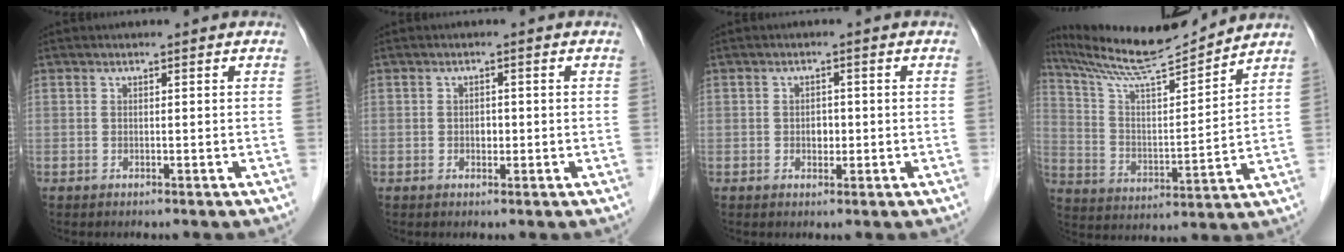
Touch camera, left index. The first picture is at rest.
{"total": 1.3, "force": [-0.2, 0.9, 0.8], "torque": [-0.014, 0.002, -0.002]}
{"total": 1.8, "force": [-0.3, 1.3, 1.2], "torque": [-0.018, 0.002, -0.003]}
{"total": 14.9, "force": [14.0, -0.2, 5.0], "torque": [-0.099, 0.002, 0.247]}